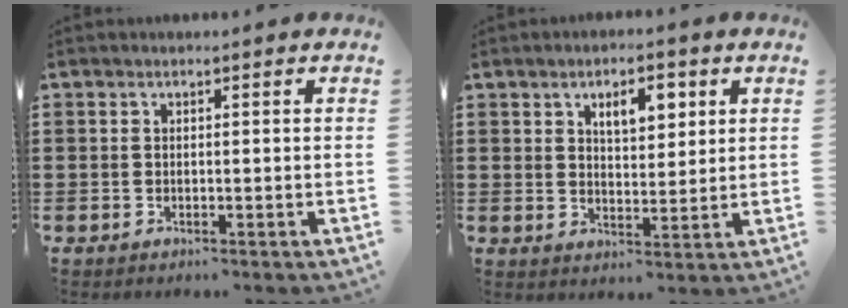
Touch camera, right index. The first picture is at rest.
{"total": 5.2, "force": [2.4, 2.5, 3.9], "torque": [-0.053, -0.002, 0.033]}